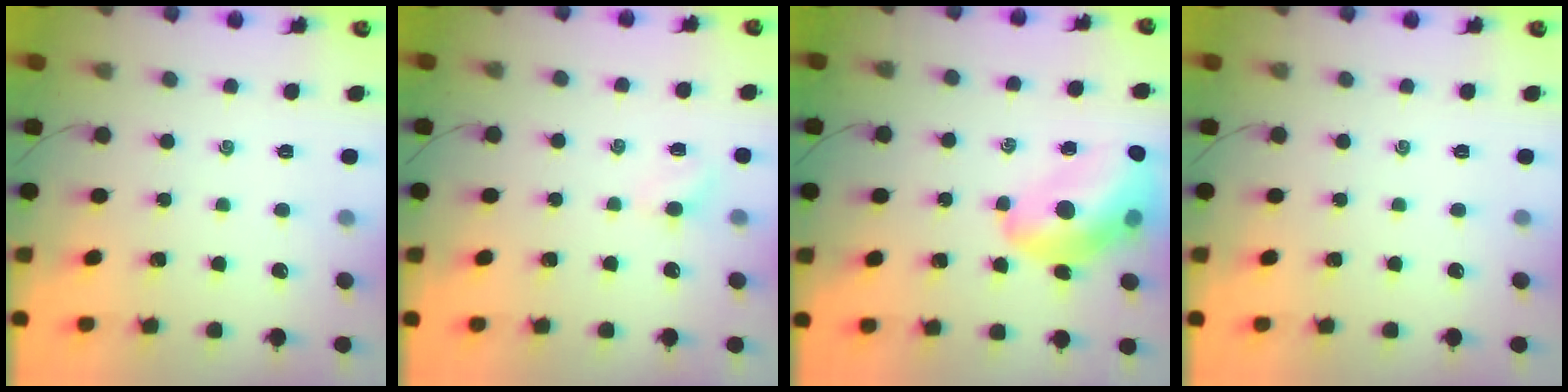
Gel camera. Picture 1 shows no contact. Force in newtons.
{"total": 2.8, "press": 2.6, "slide": 1.0}
{"total": 14.9, "press": 14.3, "slide": 4.2}
{"total": 0.0}